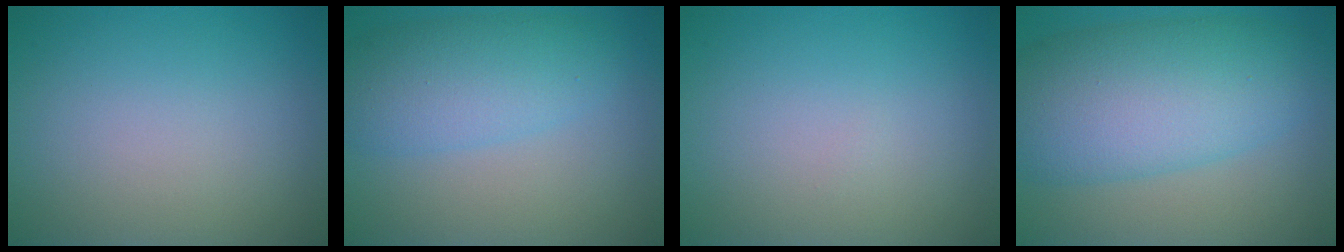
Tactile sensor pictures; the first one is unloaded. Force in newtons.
{"total": 6.9, "press": 6.9, "slide": 0.2}
{"total": 0.0}
{"total": 10.0, "press": 10.0, "slide": 0.3}